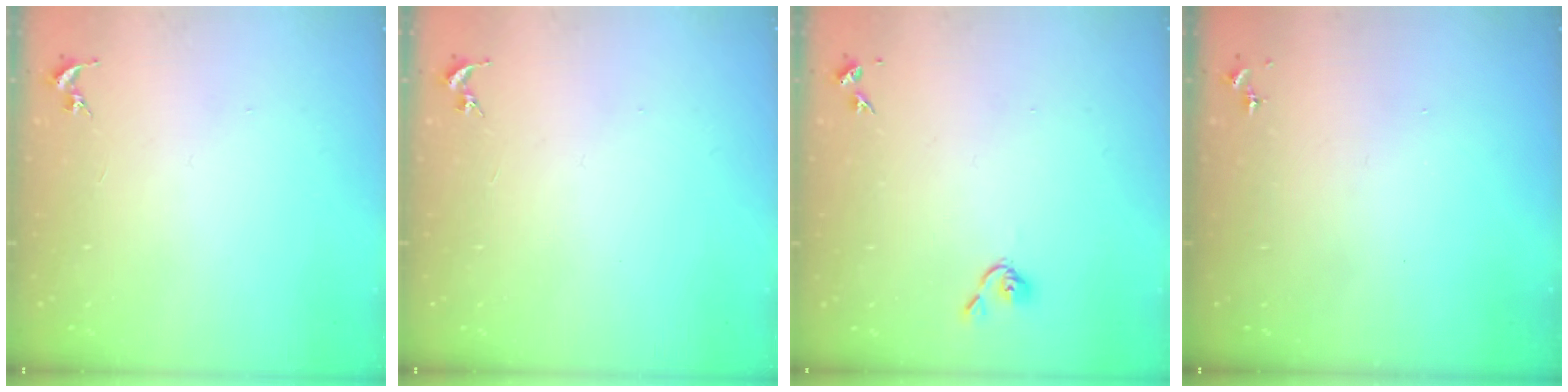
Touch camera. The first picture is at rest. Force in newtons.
{"total": 0.0}
{"total": 3.7, "press": 3.6, "slide": 0.6}
{"total": 0.0}